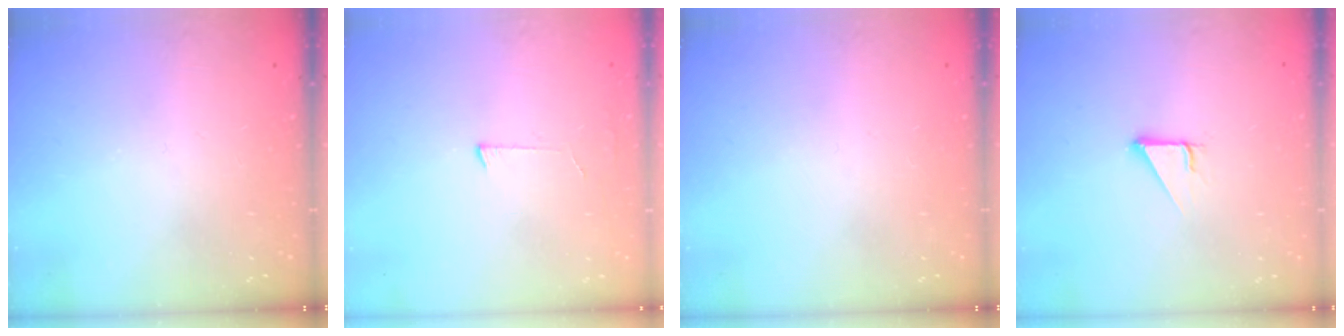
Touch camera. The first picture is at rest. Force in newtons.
{"total": 3.0, "press": 3.0, "slide": 0.3}
{"total": 0.0}
{"total": 2.9, "press": 2.9, "slide": 0.1}